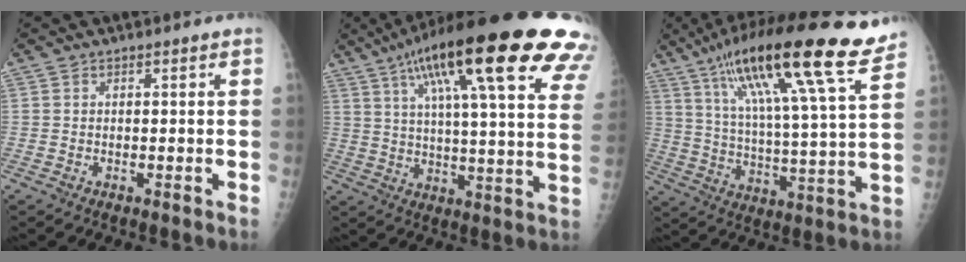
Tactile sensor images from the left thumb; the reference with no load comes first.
{"total": 31.9, "force": [17.2, 7.1, 26.0], "torque": [-0.328, -0.003, 0.245]}
{"total": 24.5, "force": [15.6, 2.9, 18.6], "torque": [-0.297, -0.035, 0.253]}